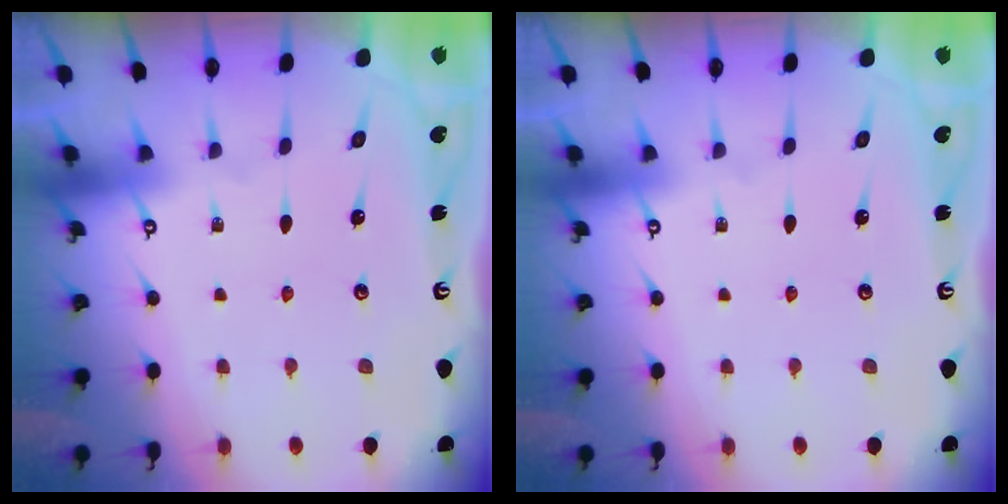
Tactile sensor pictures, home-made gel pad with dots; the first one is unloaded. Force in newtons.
{"total": 0.0}